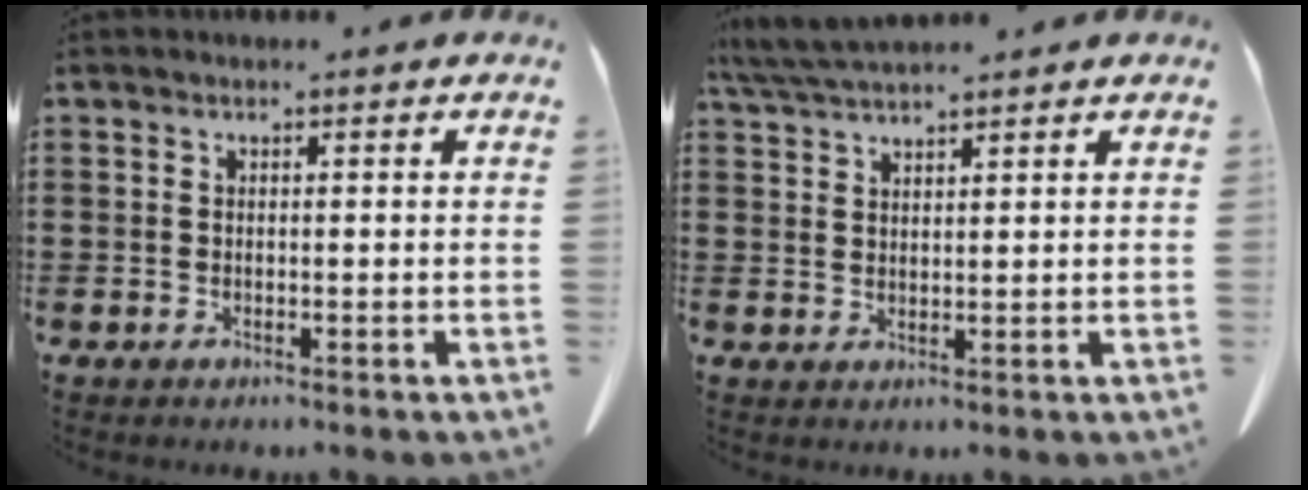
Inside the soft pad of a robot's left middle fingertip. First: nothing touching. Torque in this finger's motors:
{"motor_torque": [0.66, -0.27, 0.06, 0.08]}